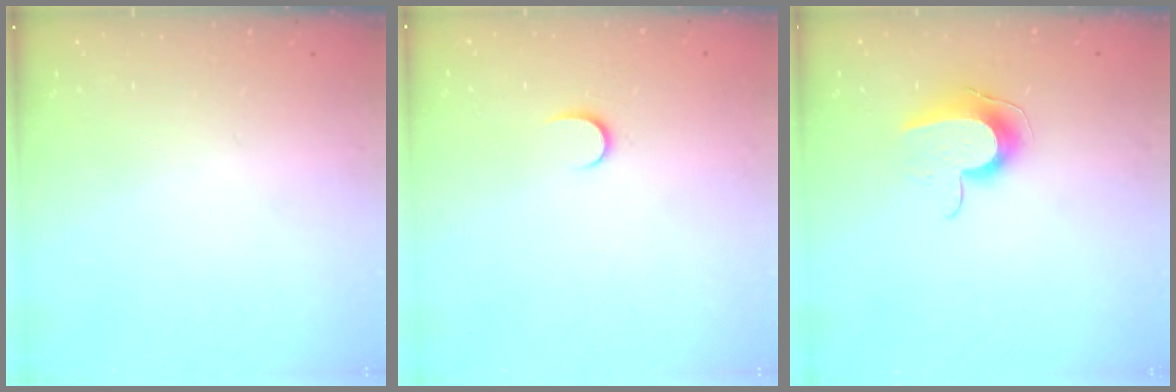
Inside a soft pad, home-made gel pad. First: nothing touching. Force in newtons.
{"total": 3.8, "press": 3.8, "slide": 0.4}
{"total": 10.7, "press": 10.6, "slide": 0.8}